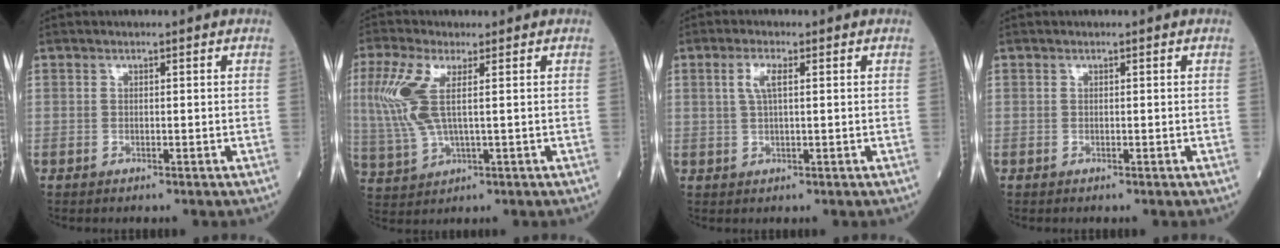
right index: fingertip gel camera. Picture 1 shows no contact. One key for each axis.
{"total": 8.5, "fx": 1.8, "fy": 2.6, "fz": 7.9, "tx": -0.211, "ty": 0.003, "tz": 0.039}
{"total": 3.0, "fx": 0.9, "fy": 0.7, "fz": 2.7, "tx": -0.060, "ty": 0.006, "tz": 0.019}
{"total": 0.0}